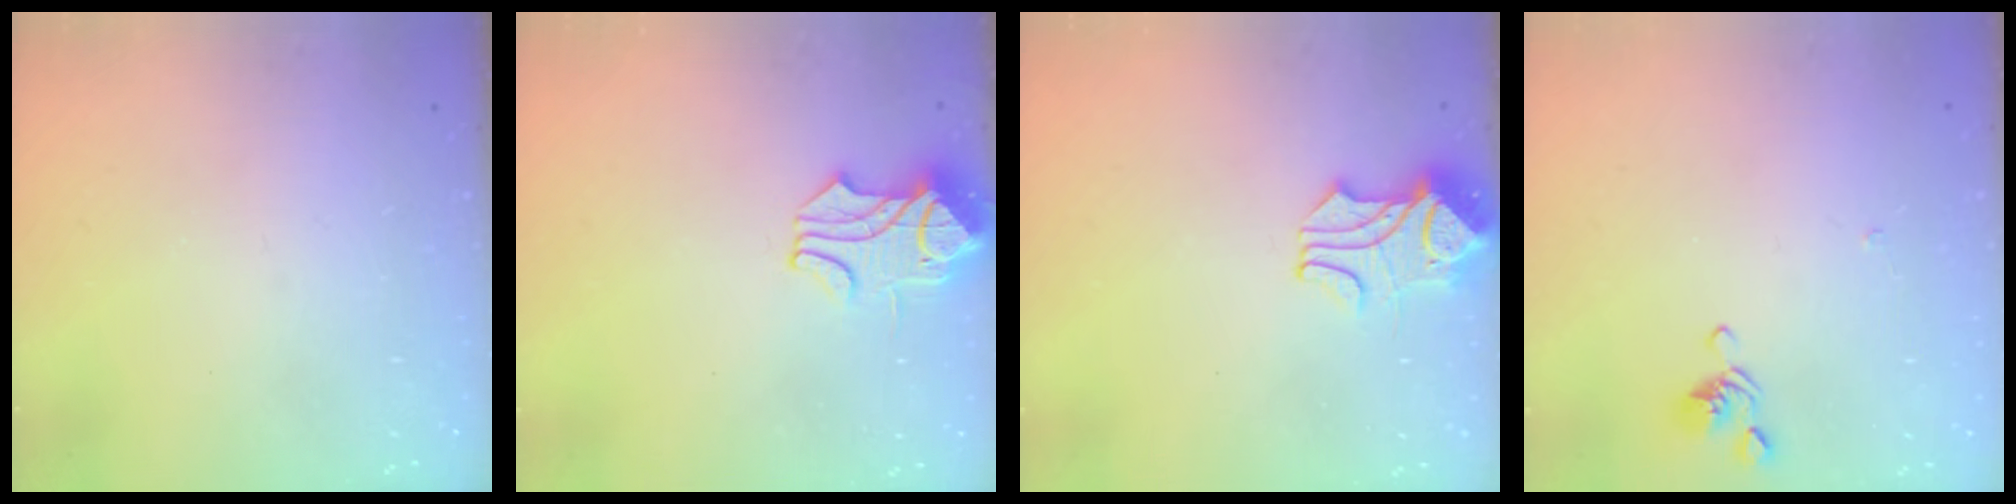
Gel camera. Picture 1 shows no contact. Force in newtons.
{"total": 1.2, "press": 0.9, "slide": 0.8}
{"total": 1.7, "press": 1.3, "slide": 1.1}
{"total": 2.6, "press": 2.5, "slide": 0.6}